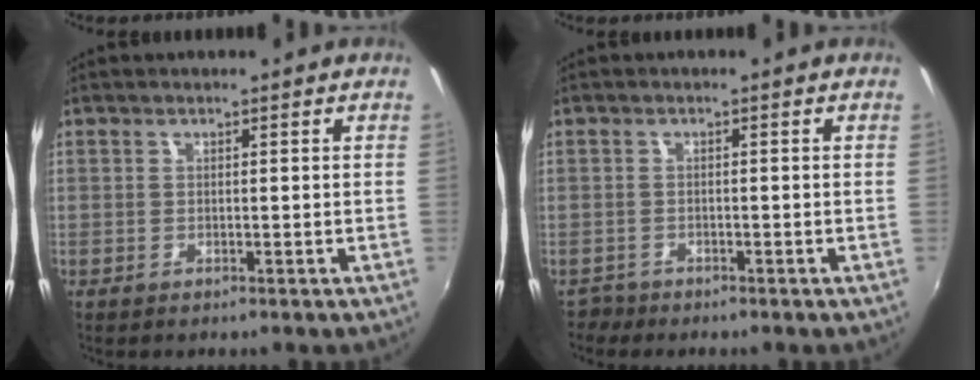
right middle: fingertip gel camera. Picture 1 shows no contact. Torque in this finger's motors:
{"motor_torque": [-0.32, -0.29, -0.06, -0.03]}